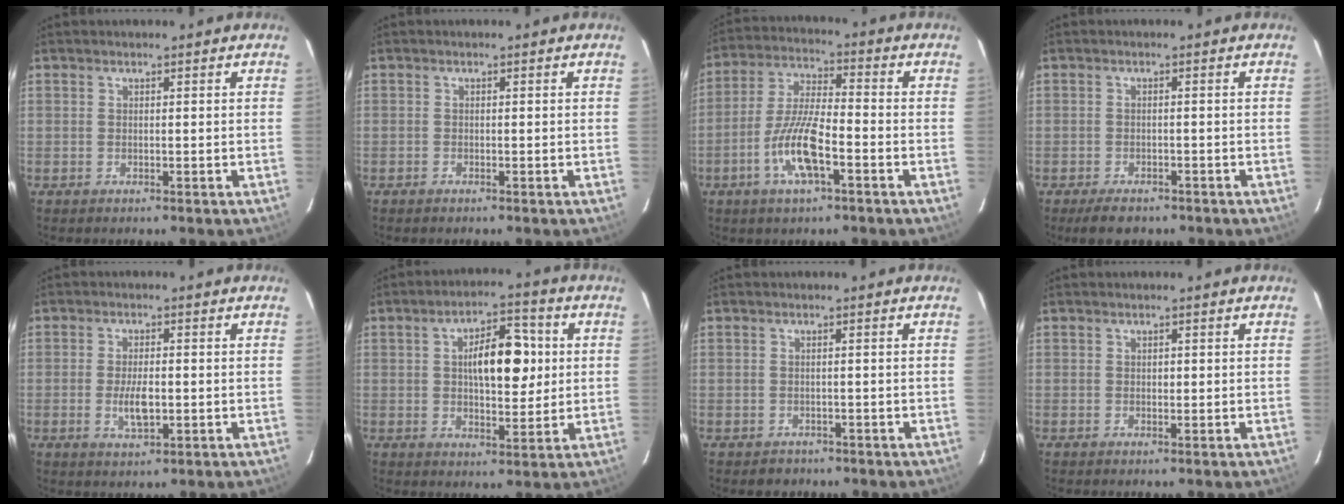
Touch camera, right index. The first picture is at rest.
{"total": 0.6, "force": [-0.5, 0.3, 0.2], "torque": [-0.008, -0.001, -0.008]}
{"total": 10.3, "force": [-4.1, 2.2, 9.2], "torque": [-0.189, -0.001, -0.078]}
{"total": 4.4, "force": [-3.3, 2.2, 2.0], "torque": [-0.034, -0.003, -0.048]}
{"total": 4.5, "force": [-0.9, 1.5, 4.2], "torque": [-0.082, -0.004, -0.013]}
{"total": 10.3, "force": [1.6, 4.1, 9.3], "torque": [-0.148, 0.021, 0.027]}
{"total": 1.9, "force": [-1.2, 1.5, 0.0], "torque": [-0.007, 0.004, -0.016]}
{"total": 0.7, "force": [0.0, 0.4, 0.5], "torque": [-0.009, 0.000, 0.001]}